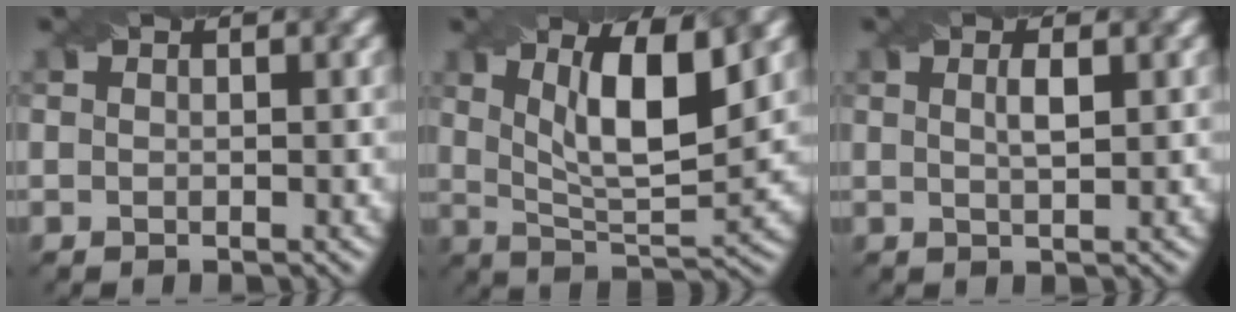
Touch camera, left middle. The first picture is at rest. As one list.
[{"total": 8.3, "force": [3.2, 2.4, 7.3], "torque": [-0.120, 0.001, 0.053]}, {"total": 1.6, "force": [0.5, 0.4, 1.5], "torque": [-0.024, 0.005, 0.008]}]